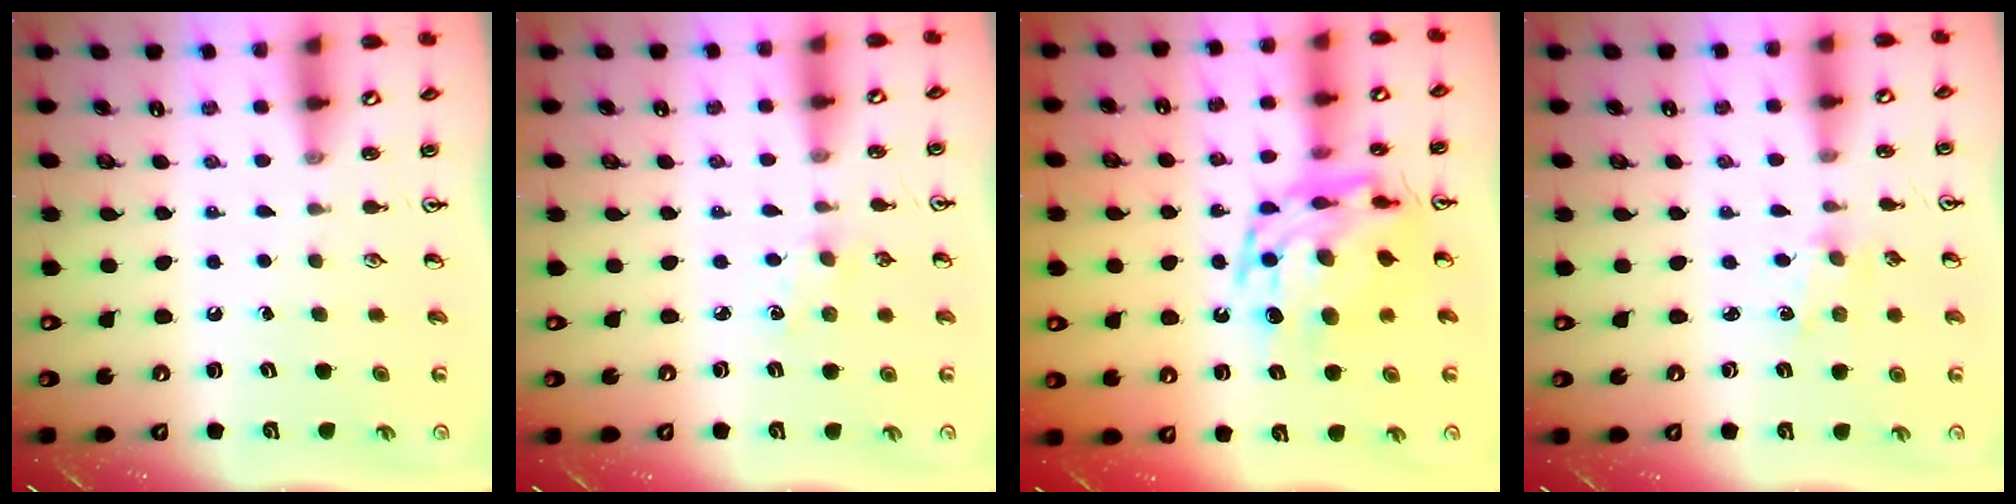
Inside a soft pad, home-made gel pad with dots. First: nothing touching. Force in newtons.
{"total": 2.4, "press": 2.3, "slide": 0.4}
{"total": 16.0, "press": 15.9, "slide": 1.8}
{"total": 1.4, "press": 1.4, "slide": 0.3}